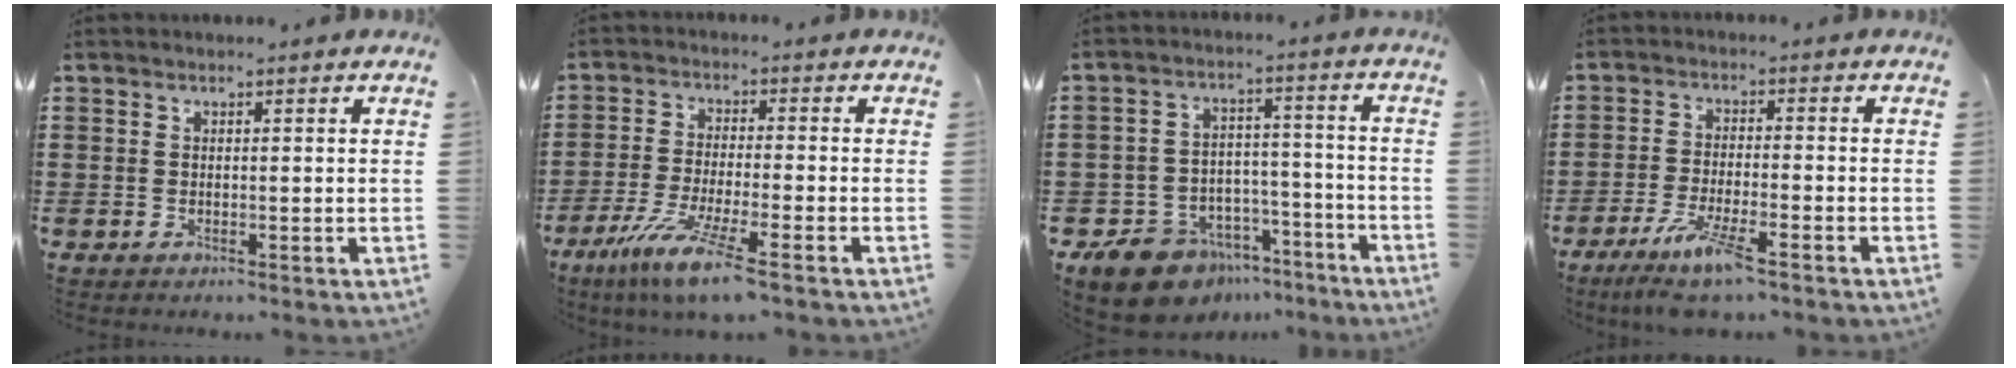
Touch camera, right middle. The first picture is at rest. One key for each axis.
{"total": 8.0, "fx": -5.6, "fy": 0.2, "fz": 5.7, "tx": -0.116, "ty": -0.018, "tz": -0.104}
{"total": 9.4, "fx": -7.8, "fy": 4.6, "fz": 2.5, "tx": -0.051, "ty": 0.043, "tz": -0.143}
{"total": 6.6, "fx": -4.6, "fy": 0.4, "fz": 4.7, "tx": -0.093, "ty": -0.015, "tz": -0.084}